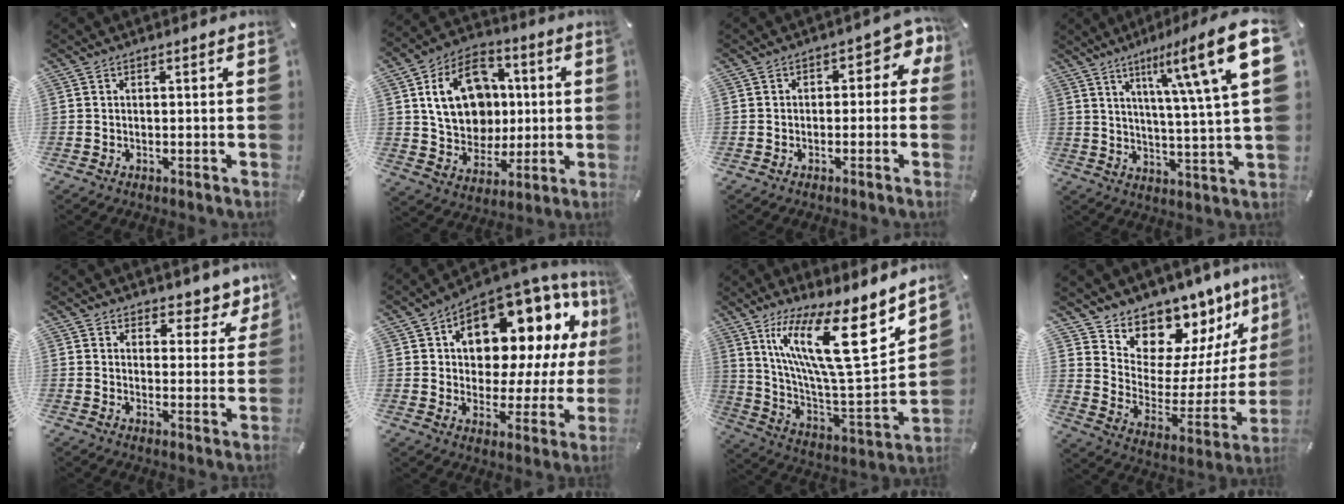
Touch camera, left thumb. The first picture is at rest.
{"total": 17.1, "force": [2.4, 14.1, 9.3], "torque": [-0.160, 0.020, 0.053]}
{"total": 4.3, "force": [-0.4, 3.0, 3.0], "torque": [-0.037, 0.007, -0.017]}
{"total": 18.3, "force": [8.5, 2.9, 16.0], "torque": [-0.242, -0.038, 0.116]}
{"total": 6.4, "force": [5.1, 3.8, 0.6], "torque": [0.009, -0.050, 0.087]}
{"total": 15.8, "force": [8.5, 9.6, 9.3], "torque": [-0.137, -0.075, 0.143]}
{"total": 22.9, "force": [12.7, 5.9, 18.1], "torque": [-0.300, -0.097, 0.206]}
{"total": 12.1, "force": [11.0, 5.1, -0.5], "torque": [0.001, -0.144, 0.192]}